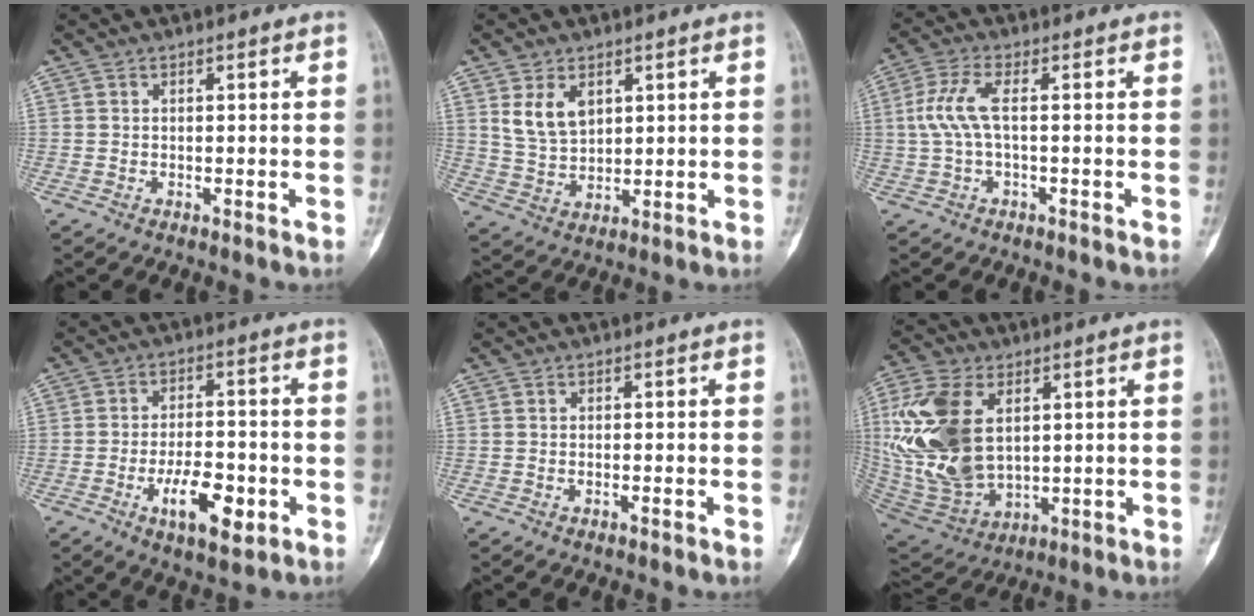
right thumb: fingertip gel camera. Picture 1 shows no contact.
{"total": 7.0, "force": [3.0, 4.5, 4.4], "torque": [-0.068, -0.016, 0.066]}
{"total": 6.0, "force": [0.2, 1.9, 5.7], "torque": [-0.150, 0.016, 0.000]}
{"total": 10.0, "force": [-3.6, 4.4, 8.3], "torque": [-0.127, 0.012, -0.056]}
{"total": 0.6, "force": [-0.2, 0.1, 0.6], "torque": [-0.010, 0.005, -0.003]}
{"total": 20.7, "force": [3.9, 12.7, 15.9], "torque": [-0.340, -0.023, 0.087]}